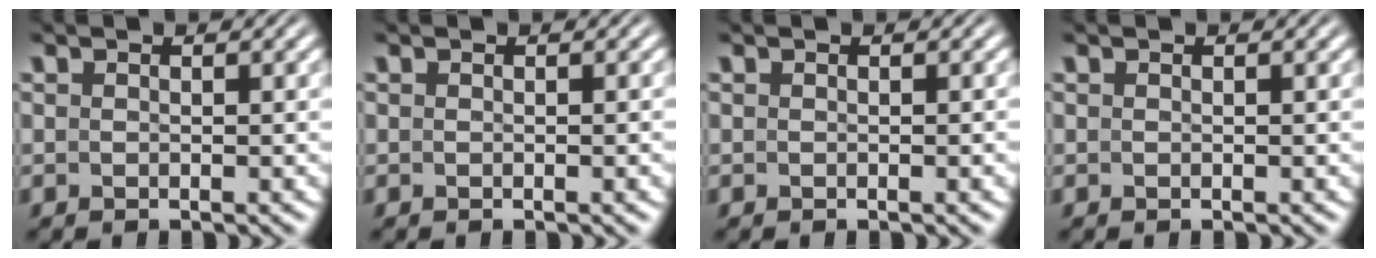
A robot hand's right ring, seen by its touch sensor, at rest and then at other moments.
{"total": 0.0}
{"total": 0.0}
{"total": 0.0}